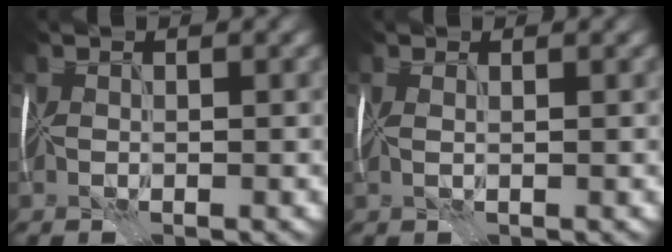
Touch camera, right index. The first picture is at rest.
{"total": 1.4, "force": [0.9, 0.6, 0.8], "torque": [-0.010, 0.014, 0.004]}